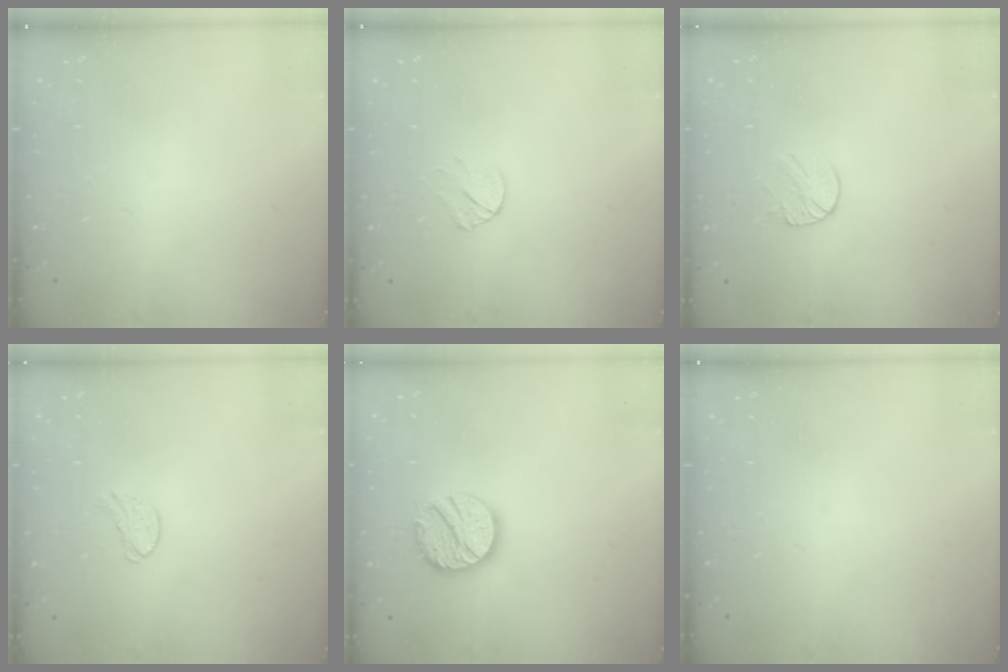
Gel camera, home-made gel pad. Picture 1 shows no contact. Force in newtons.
{"total": 5.6, "press": 5.5, "slide": 0.7}
{"total": 6.7, "press": 6.7, "slide": 0.6}
{"total": 6.3, "press": 6.3, "slide": 0.5}
{"total": 13.1, "press": 13.1, "slide": 1.2}
{"total": 0.0}